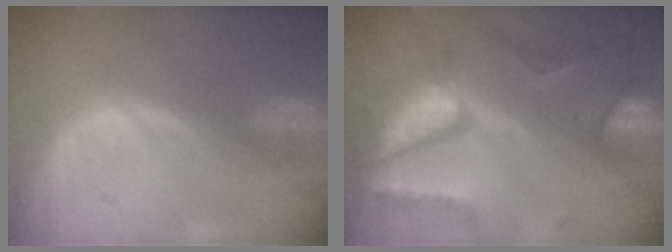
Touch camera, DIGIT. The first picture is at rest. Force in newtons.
{"total": 10.4, "press": 8.7, "slide": 5.7}